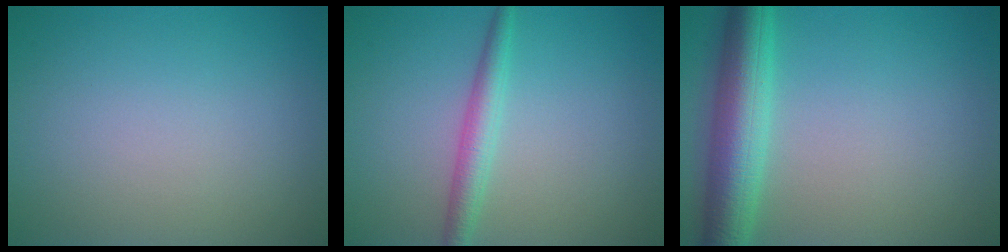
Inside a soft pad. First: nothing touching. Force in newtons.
{"total": 2.4, "press": 2.4, "slide": 0.1}
{"total": 6.2, "press": 6.2, "slide": 0.2}